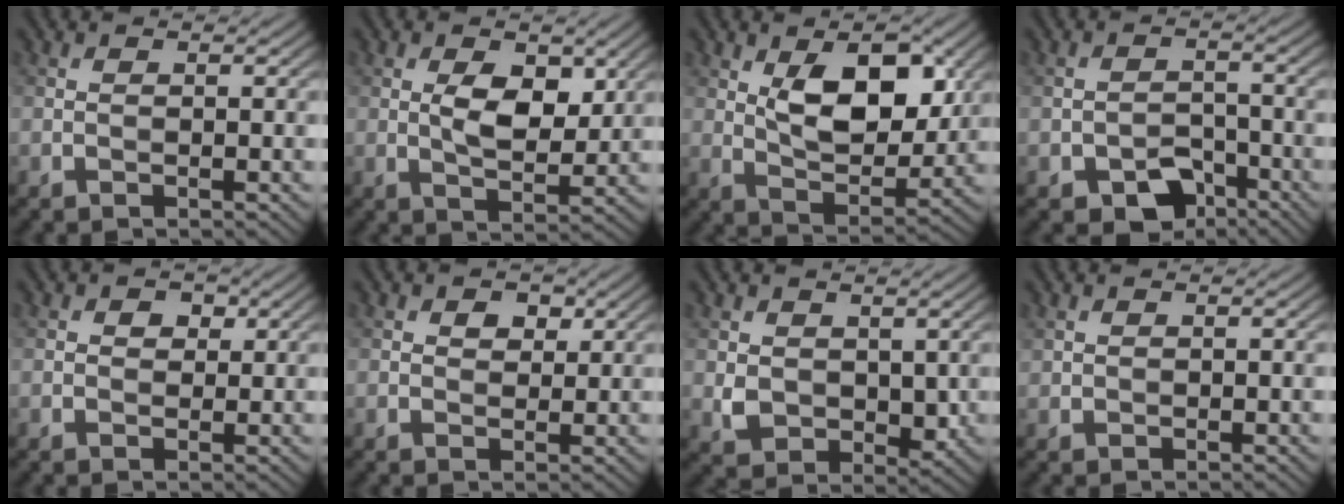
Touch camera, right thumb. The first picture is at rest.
{"total": 5.4, "force": [1.4, 2.8, 4.4], "torque": [-0.078, -0.006, 0.025]}
{"total": 9.8, "force": [3.1, 5.2, 7.7], "torque": [-0.134, -0.008, 0.054]}
{"total": 5.6, "force": [-3.6, 3.4, 2.7], "torque": [-0.041, -0.004, -0.063]}
{"total": 1.9, "force": [0.8, 1.4, 1.0], "torque": [-0.015, 0.001, 0.010]}
{"total": 2.3, "force": [1.1, 1.6, 1.3], "torque": [-0.022, -0.001, 0.017]}
{"total": 4.4, "force": [1.1, 3.4, 2.5], "torque": [-0.063, -0.015, 0.030]}
{"total": 0.9, "force": [0.6, 0.6, 0.2], "torque": [-0.006, -0.002, 0.017]}